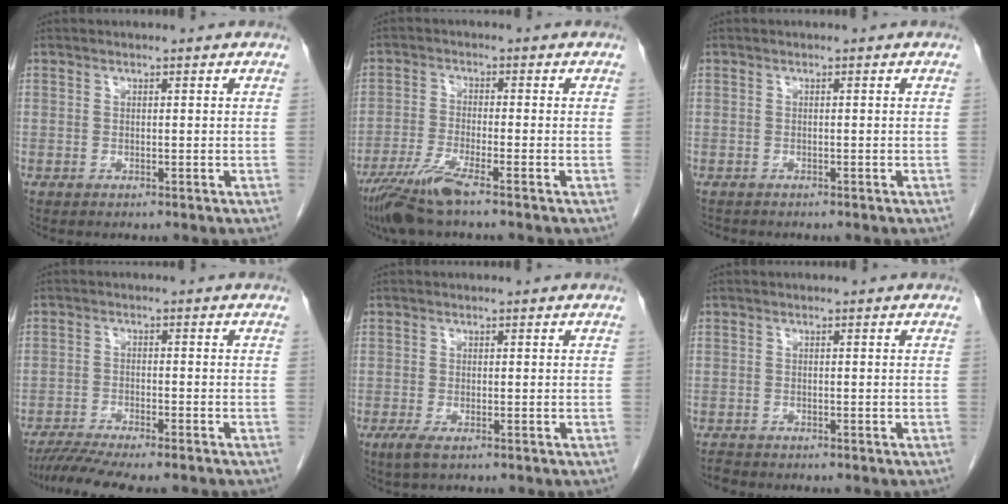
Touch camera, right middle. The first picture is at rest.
{"total": 6.7, "force": [-4.8, -0.1, 4.7], "torque": [-0.099, -0.023, -0.095]}
{"total": 1.0, "force": [-1.0, 0.2, 0.2], "torque": [-0.013, -0.004, -0.016]}
{"total": 8.9, "force": [-7.6, 0.6, 4.5], "torque": [-0.070, -0.015, -0.120]}
{"total": 1.9, "force": [-1.1, 0.3, 1.5], "torque": [-0.040, -0.009, -0.020]}
{"total": 0.9, "force": [-0.9, 0.2, 0.1], "torque": [-0.008, -0.003, -0.015]}